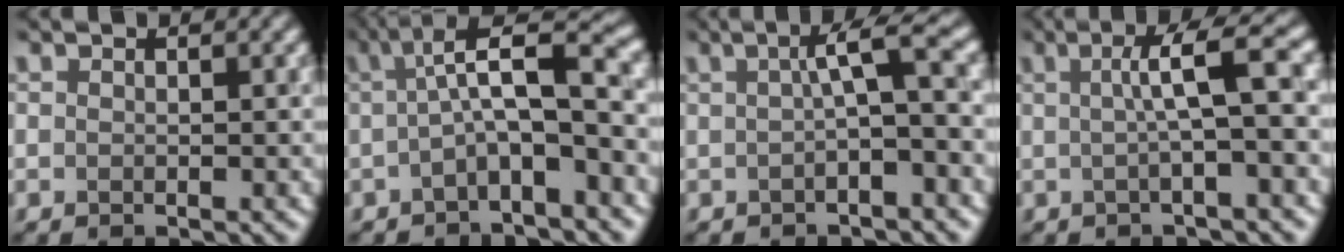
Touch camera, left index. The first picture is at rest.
{"total": 5.9, "force": [-0.2, 1.4, 5.8], "torque": [-0.082, 0.027, -0.012]}
{"total": 3.5, "force": [0.0, 0.5, 3.5], "torque": [-0.049, 0.013, -0.002]}
{"total": 4.4, "force": [0.4, 0.6, 4.4], "torque": [-0.062, 0.015, 0.003]}